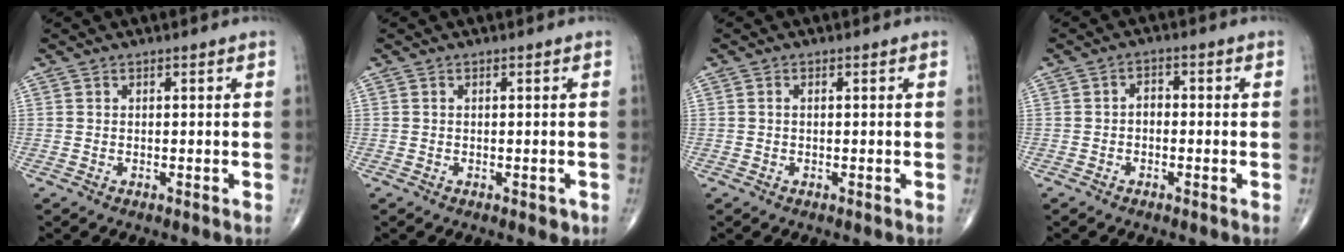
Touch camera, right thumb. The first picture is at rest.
{"total": 1.6, "force": [-0.5, 0.8, 1.2], "torque": [-0.011, -0.001, -0.004]}
{"total": 0.6, "force": [0.0, 0.3, 0.5], "torque": [-0.011, 0.000, 0.000]}
{"total": 2.2, "force": [-0.6, 1.5, 1.5], "torque": [-0.013, 0.014, -0.019]}